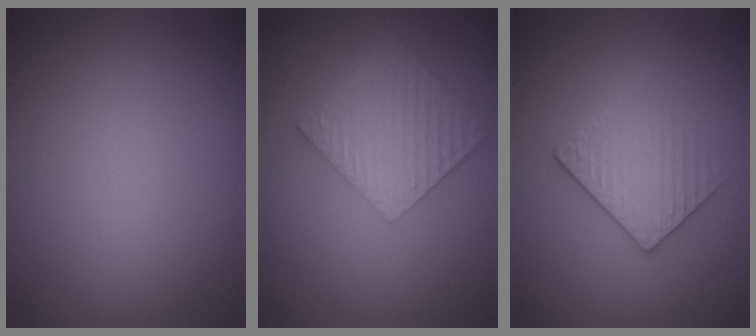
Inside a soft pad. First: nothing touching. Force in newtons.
{"total": 6.5, "press": 4.6, "slide": 4.6}
{"total": 3.1, "press": 2.9, "slide": 1.2}